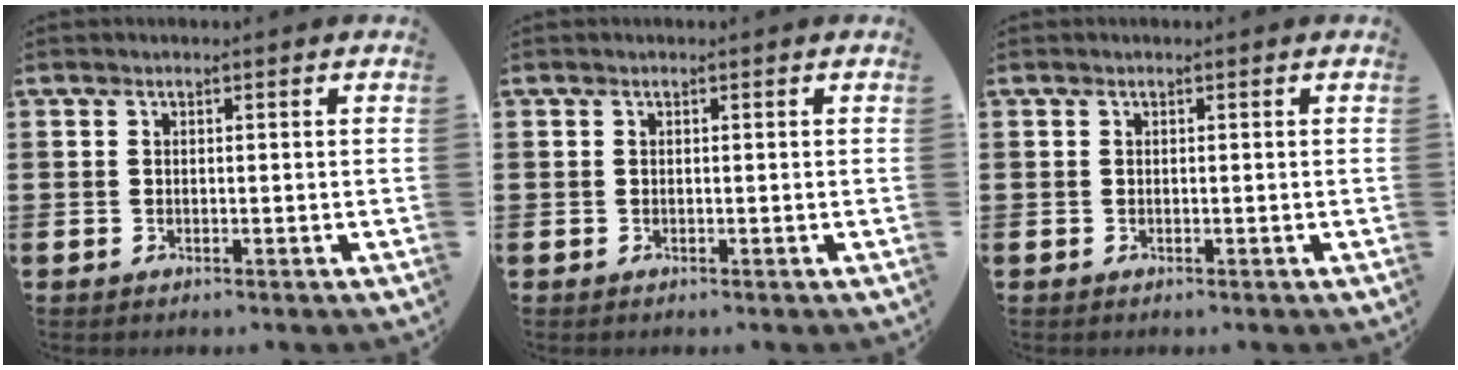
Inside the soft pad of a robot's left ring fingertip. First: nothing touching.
{"total": 0.0}
{"total": 0.0}